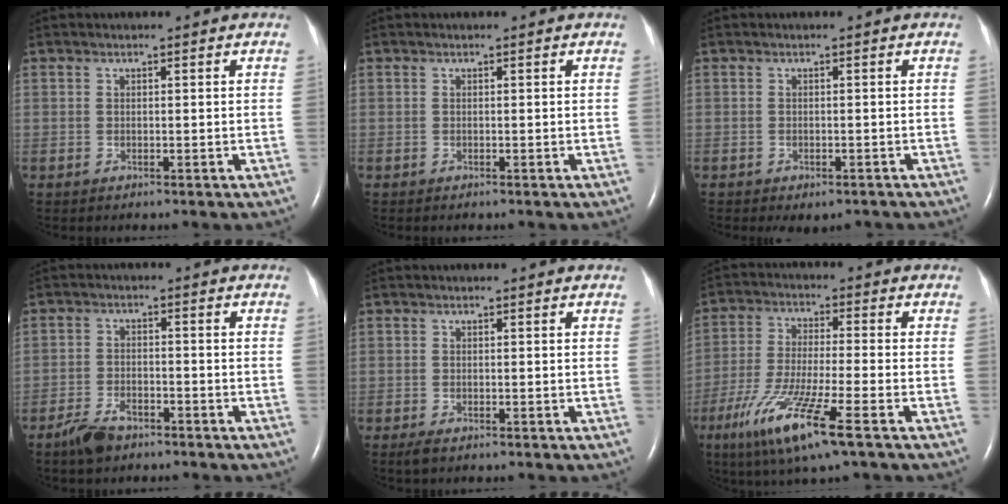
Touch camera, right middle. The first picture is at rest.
{"total": 0.0}
{"total": 3.1, "force": [-2.4, 1.5, 1.2], "torque": [-0.011, -0.002, -0.026]}
{"total": 4.6, "force": [-3.5, 1.9, 2.3], "torque": [-0.056, -0.003, -0.060]}
{"total": 1.2, "force": [-0.8, 0.4, 0.9], "torque": [-0.025, -0.005, -0.011]}
{"total": 12.2, "force": [-6.5, 0.5, 10.4], "torque": [-0.216, -0.031, -0.118]}